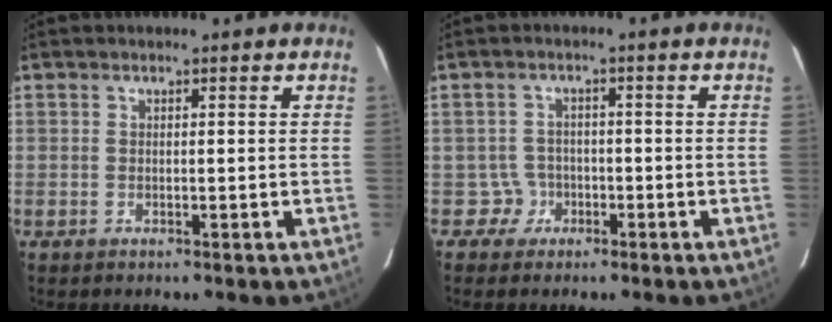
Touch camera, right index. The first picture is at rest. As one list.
[{"total": 2.9, "force": [-1.3, 2.5, -0.7], "torque": [0.025, 0.014, -0.027]}]